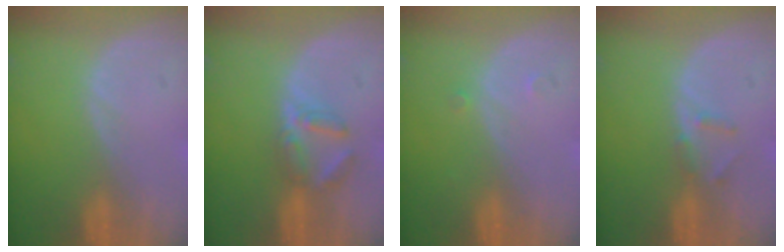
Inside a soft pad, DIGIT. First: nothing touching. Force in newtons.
{"total": 4.4, "press": 4.3, "slide": 1.1}
{"total": 0.9, "press": 0.7, "slide": 0.5}
{"total": 1.9, "press": 1.7, "slide": 0.9}